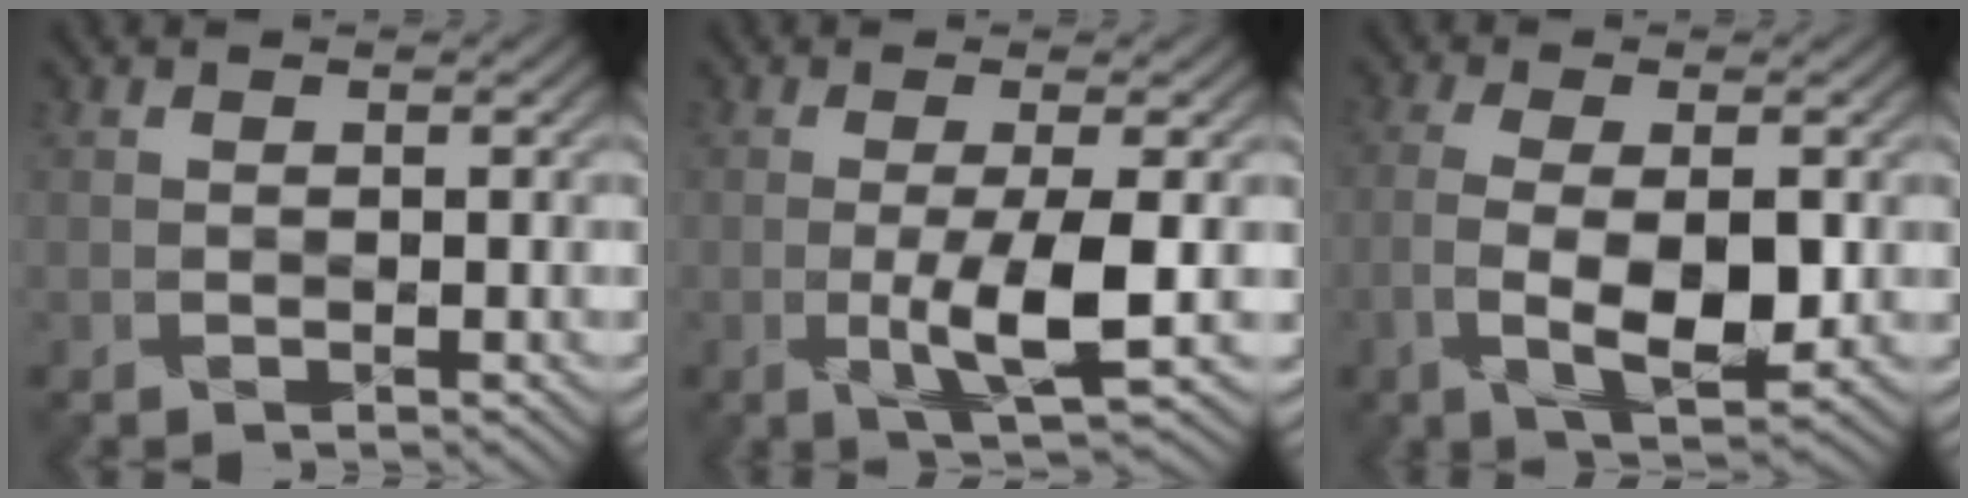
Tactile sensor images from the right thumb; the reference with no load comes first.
{"total": 6.0, "force": [-1.1, 1.2, 5.8], "torque": [-0.104, -0.002, -0.019]}
{"total": 7.0, "force": [-1.6, 2.6, 6.3], "torque": [-0.127, -0.009, -0.020]}